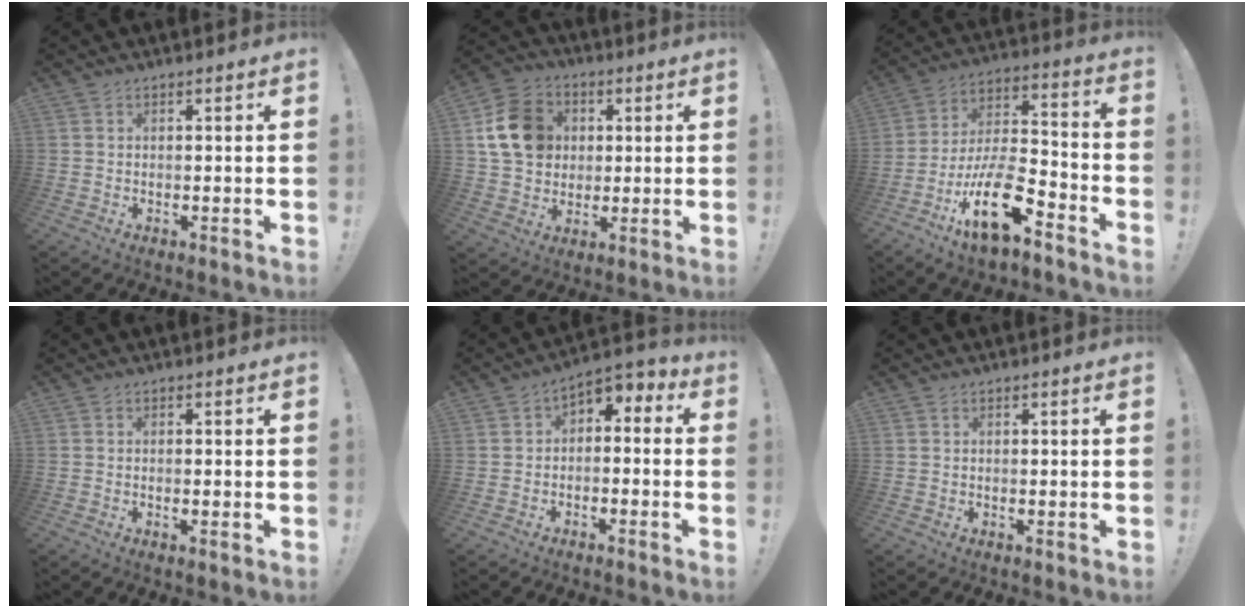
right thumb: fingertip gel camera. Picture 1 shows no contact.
{"total": 15.7, "force": [3.5, 13.0, 8.1], "torque": [-0.114, 0.000, 0.076]}
{"total": 19.6, "force": [-10.5, 7.4, 14.7], "torque": [-0.279, 0.066, -0.168]}
{"total": 0.9, "force": [-0.4, 0.0, 0.7], "torque": [-0.008, -0.003, -0.009]}
{"total": 3.9, "force": [-2.2, 2.5, 2.0], "torque": [-0.018, 0.011, -0.039]}
{"total": 0.0}